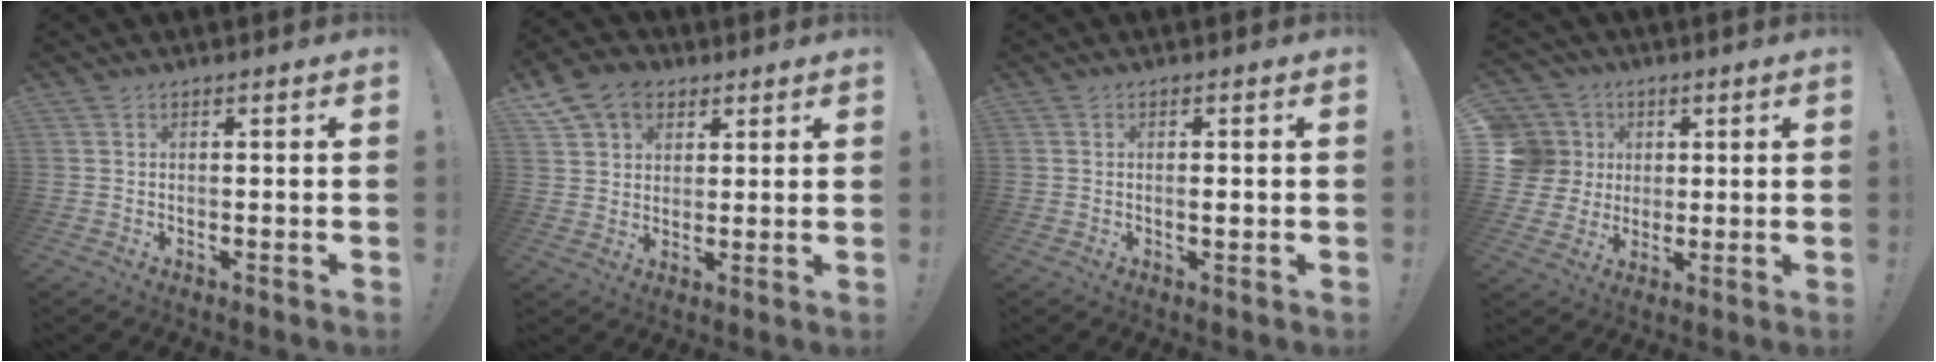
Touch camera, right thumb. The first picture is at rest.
{"total": 10.3, "force": [5.5, 7.8, 3.9], "torque": [-0.070, -0.019, 0.111]}
{"total": 1.2, "force": [-0.2, 0.3, 1.1], "torque": [-0.005, -0.006, -0.007]}
{"total": 10.4, "force": [2.1, 9.8, 3.0], "torque": [-0.053, -0.008, 0.048]}